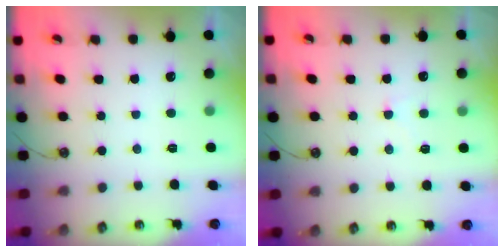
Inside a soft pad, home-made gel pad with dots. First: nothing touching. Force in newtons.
{"total": 1.4, "press": 1.3, "slide": 0.5}